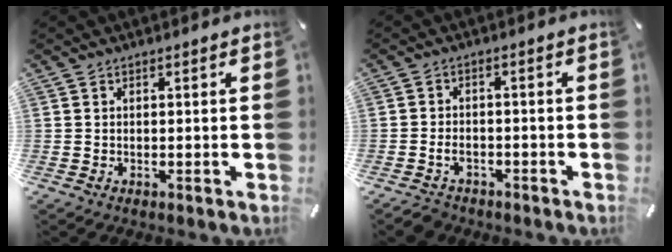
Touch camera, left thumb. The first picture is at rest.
{"total": 3.3, "force": [-1.8, 2.3, 1.5], "torque": [-0.035, 0.006, -0.037]}